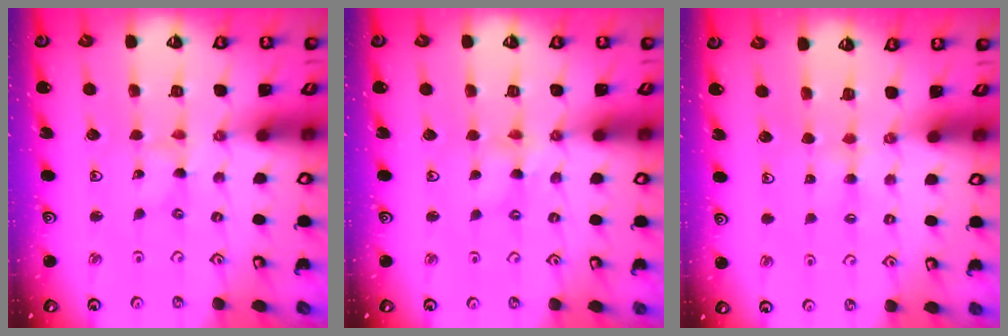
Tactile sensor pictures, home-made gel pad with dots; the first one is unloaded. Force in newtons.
{"total": 2.5, "press": 2.5, "slide": 0.3}
{"total": 2.9, "press": 2.8, "slide": 0.5}